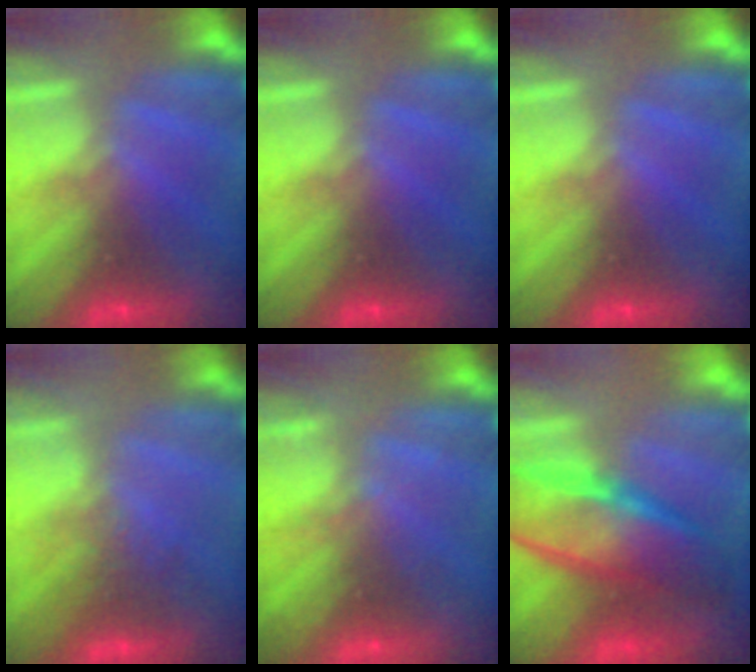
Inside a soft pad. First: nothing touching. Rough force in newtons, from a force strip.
{"total": 0.0}
{"total": 0.0}
{"total": 2.7}
{"total": 2.0}
{"total": 6.9}